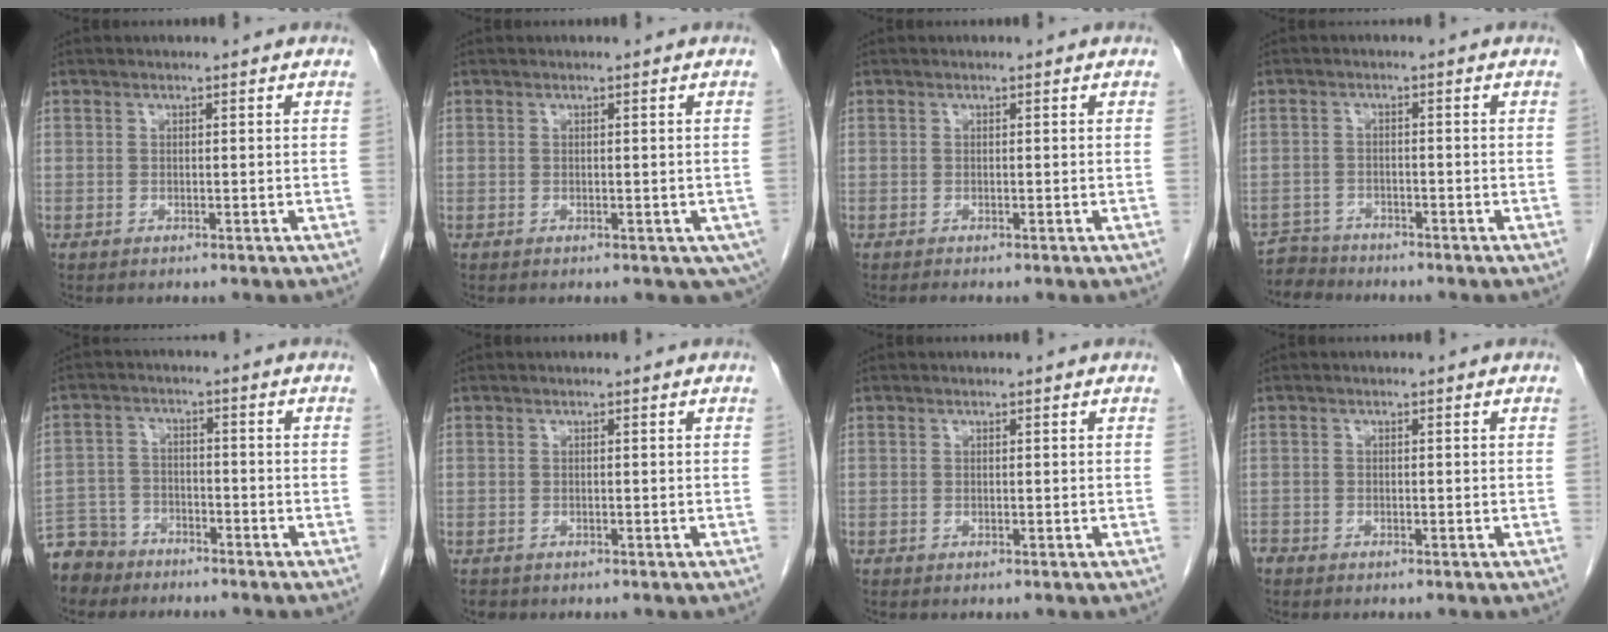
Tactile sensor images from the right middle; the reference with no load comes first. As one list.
[{"total": 4.2, "force": [-1.8, 2.3, 3.0], "torque": [-0.028, -0.006, -0.024]}, {"total": 0.5, "force": [-0.5, -0.1, 0.2], "torque": [-0.003, 0.000, -0.009]}, {"total": 3.8, "force": [-3.6, 0.8, -1.0], "torque": [0.022, -0.008, -0.065]}, {"total": 8.0, "force": [-6.8, 4.0, 0.5], "torque": [-0.016, 0.000, -0.129]}, {"total": 1.2, "force": [-0.9, 0.7, 0.2], "torque": [-0.012, -0.001, -0.015]}, {"total": 0.0}, {"total": 1.4, "force": [-1.2, 0.6, 0.2], "torque": [-0.006, -0.001, -0.023]}]